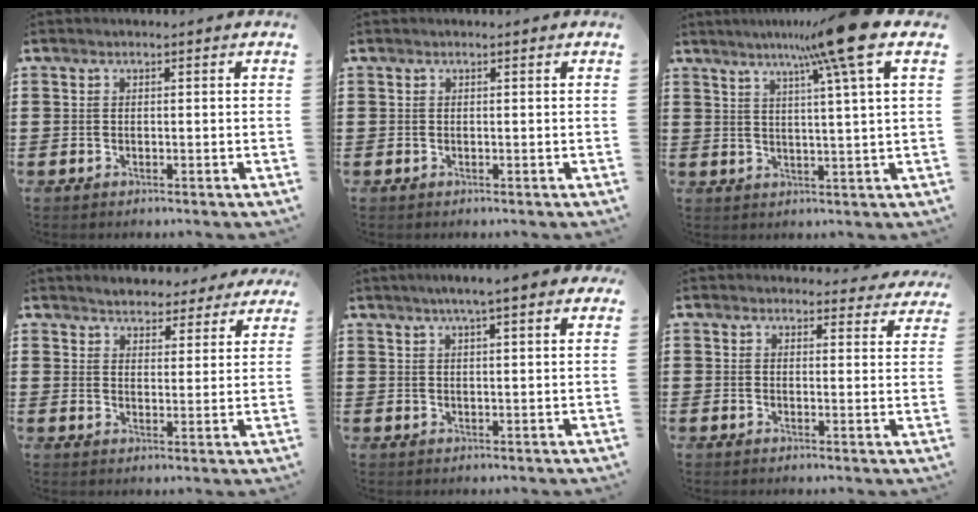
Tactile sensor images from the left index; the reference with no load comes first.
{"total": 0.0}
{"total": 9.9, "force": [6.0, -2.2, 7.6], "torque": [-0.145, -0.013, 0.090]}
{"total": 3.7, "force": [3.6, 0.9, -0.1], "torque": [-0.015, -0.008, 0.067]}
{"total": 3.8, "force": [2.7, 0.1, 2.7], "torque": [-0.059, 0.005, 0.046]}
{"total": 2.8, "force": [2.7, 0.6, 0.5], "torque": [-0.002, -0.015, 0.047]}